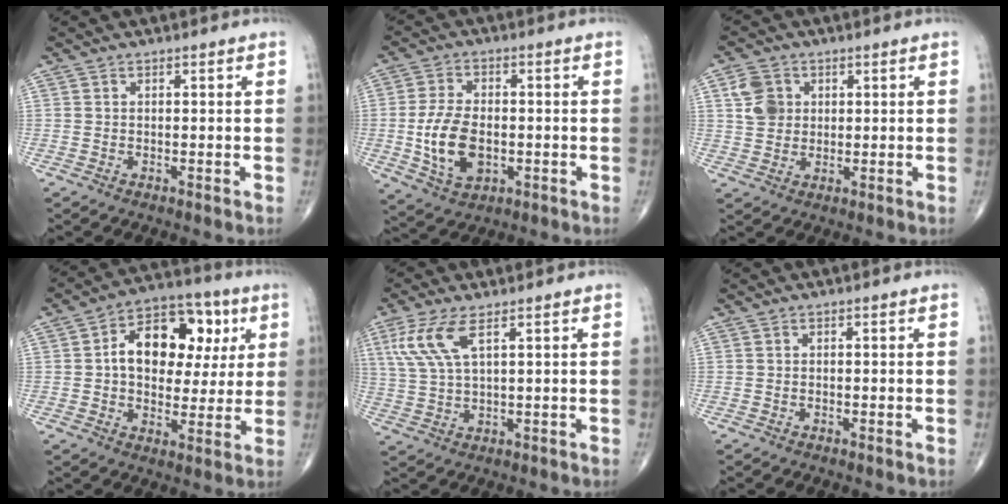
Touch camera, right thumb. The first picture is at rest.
{"total": 10.7, "force": [-1.6, 6.5, 8.4], "torque": [-0.155, 0.000, -0.023]}
{"total": 5.7, "force": [1.6, 4.8, 2.8], "torque": [-0.033, -0.003, 0.028]}
{"total": 16.7, "force": [3.6, 11.1, 12.0], "torque": [-0.139, 0.015, 0.051]}
{"total": 7.8, "force": [3.5, 2.5, 6.5], "torque": [-0.166, -0.004, 0.079]}
{"total": 0.0}